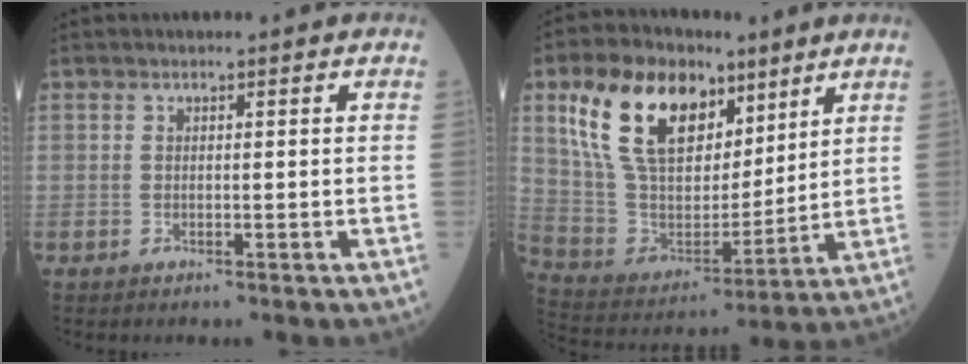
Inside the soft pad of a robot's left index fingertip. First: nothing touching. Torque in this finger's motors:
{"motor_torque": [0.94, -0.41, 1.05, 0.21]}